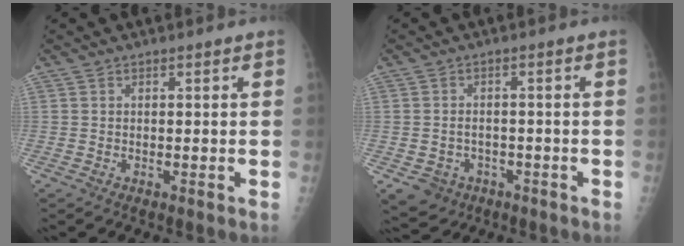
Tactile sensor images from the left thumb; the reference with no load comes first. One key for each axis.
{"total": 6.2, "fx": -2.9, "fy": 5.1, "fz": 1.9, "tx": -0.023, "ty": 0.021, "tz": -0.032}